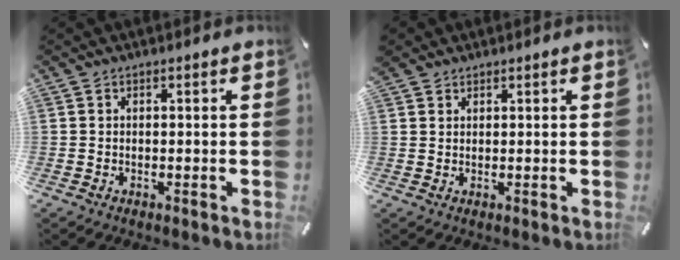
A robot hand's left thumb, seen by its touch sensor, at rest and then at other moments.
{"total": 1.6, "force": [1.2, 1.0, 0.0], "torque": [-0.001, 0.000, 0.024]}